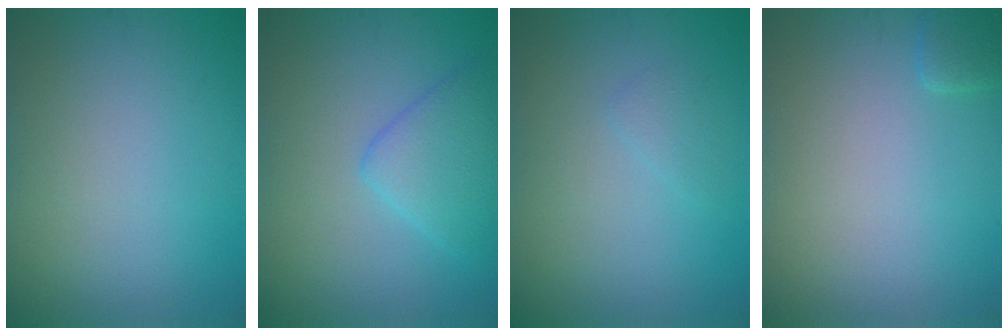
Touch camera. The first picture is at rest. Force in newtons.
{"total": 3.6, "press": 3.6, "slide": 0.1}
{"total": 0.9, "press": 0.9, "slide": 0.0}
{"total": 1.1, "press": 1.1, "slide": 0.2}